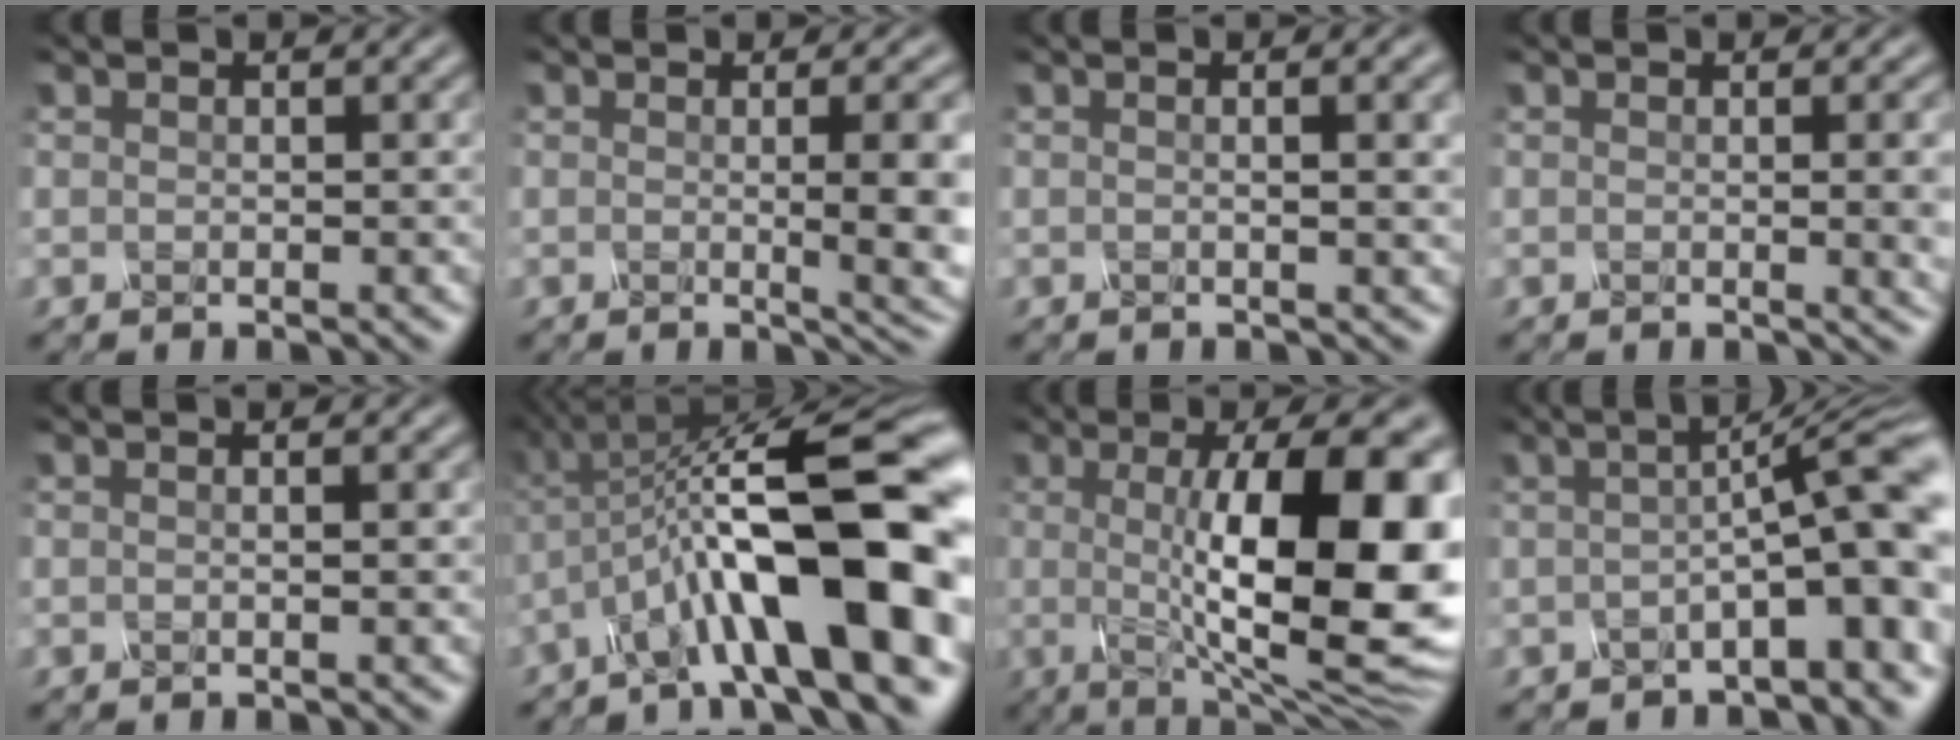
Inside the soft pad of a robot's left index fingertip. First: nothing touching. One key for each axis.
{"total": 6.6, "fx": -0.2, "fy": 2.1, "fz": 6.3, "tx": -0.059, "ty": -0.002, "tz": 0.001}
{"total": 4.4, "fx": 0.6, "fy": 1.8, "fz": 4.0, "tx": -0.034, "ty": 0.016, "tz": -0.012}
{"total": 4.4, "fx": 0.0, "fy": 1.7, "fz": 4.0, "tx": -0.028, "ty": 0.002, "tz": 0.000}
{"total": 1.0, "fx": 0.0, "fy": 0.4, "fz": 1.0, "tx": -0.013, "ty": 0.000, "tz": -0.008}
{"total": 15.0, "fx": -3.4, "fy": 4.3, "fz": 13.9, "tx": -0.202, "ty": 0.028, "tz": -0.055}
{"total": 14.8, "fx": 0.1, "fy": 4.2, "fz": 14.2, "tx": -0.167, "ty": 0.002, "tz": -0.003}
{"total": 8.6, "fx": -1.0, "fy": 1.9, "fz": 8.3, "tx": -0.096, "ty": 0.024, "tz": -0.031}